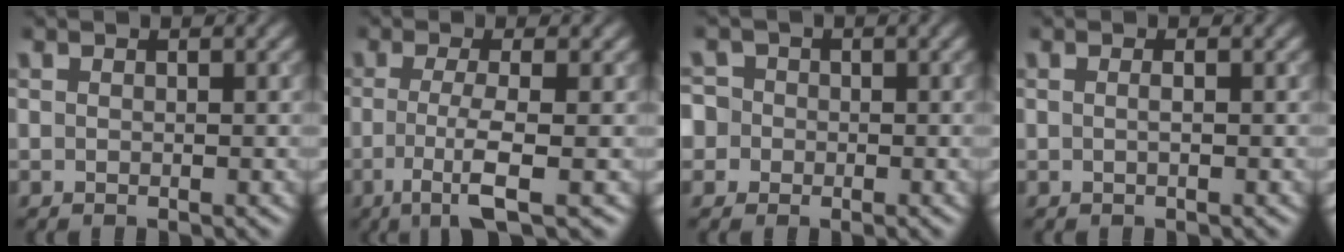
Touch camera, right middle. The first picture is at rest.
{"total": 4.5, "force": [-1.2, 0.9, 4.2], "torque": [-0.078, -0.010, -0.025]}
{"total": 3.7, "force": [-0.5, 3.5, 1.0], "torque": [-0.001, 0.021, -0.040]}
{"total": 0.6, "force": [0.0, 0.1, 0.6], "torque": [-0.012, -0.002, -0.001]}